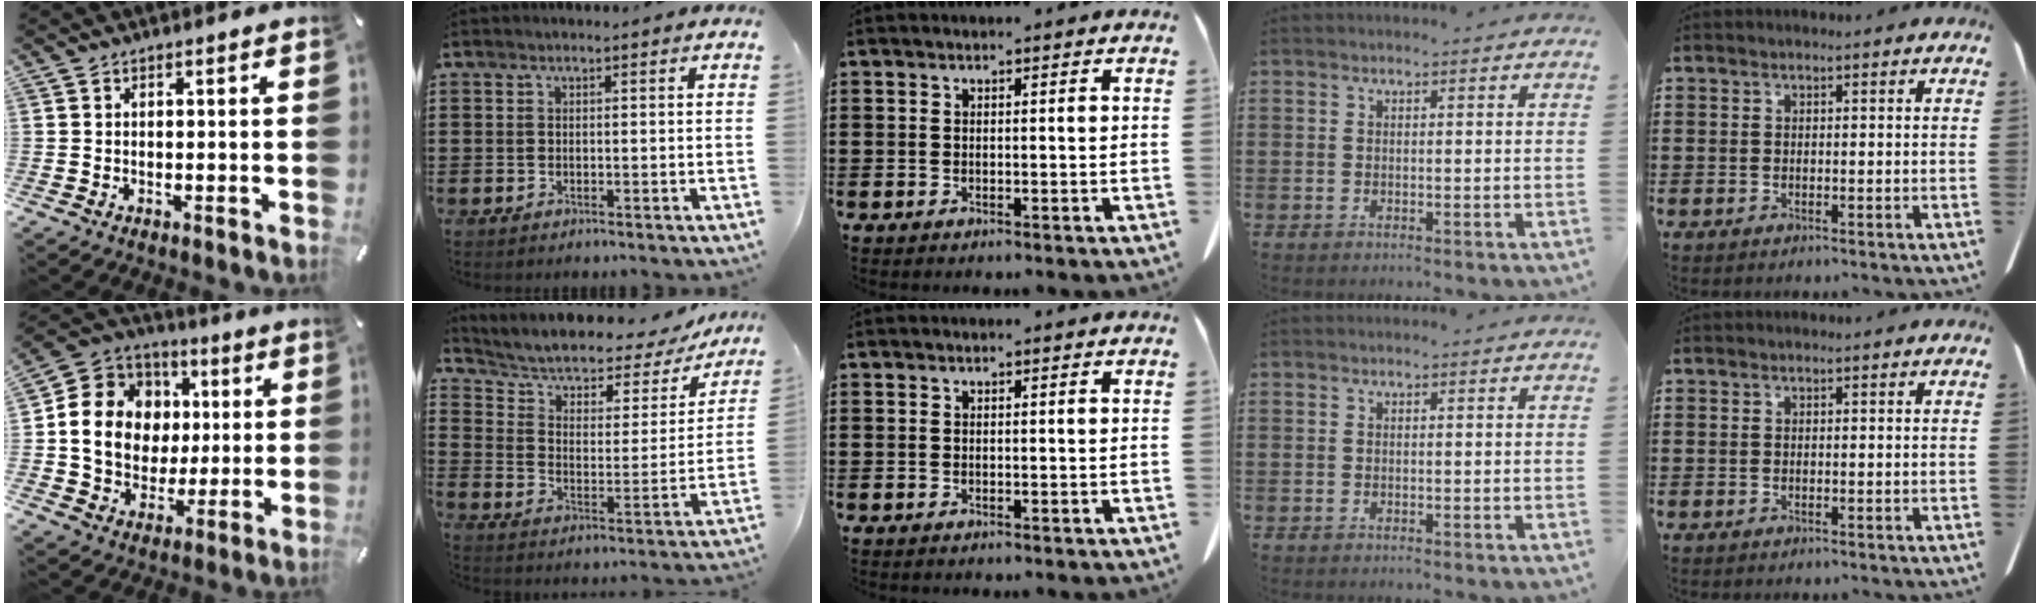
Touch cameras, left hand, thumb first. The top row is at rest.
{"thumb": {"total": 14.7, "force": [0.7, 13.5, 5.9], "torque": [-0.117, 0.005, 0.021]}, "index": {"total": 4.3, "force": [2.7, 2.5, 2.3], "torque": [-0.063, -0.020, 0.037]}}